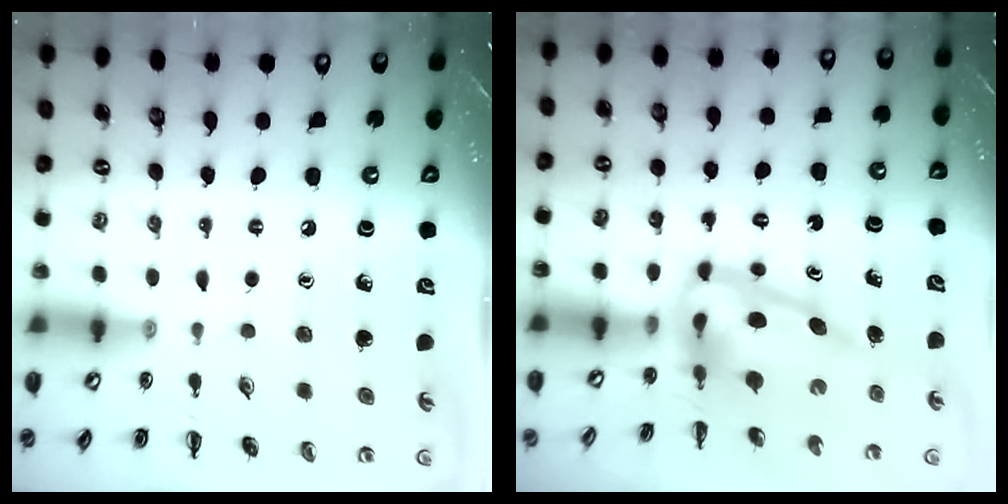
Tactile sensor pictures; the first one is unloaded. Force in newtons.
{"total": 7.9, "press": 7.5, "slide": 2.3}